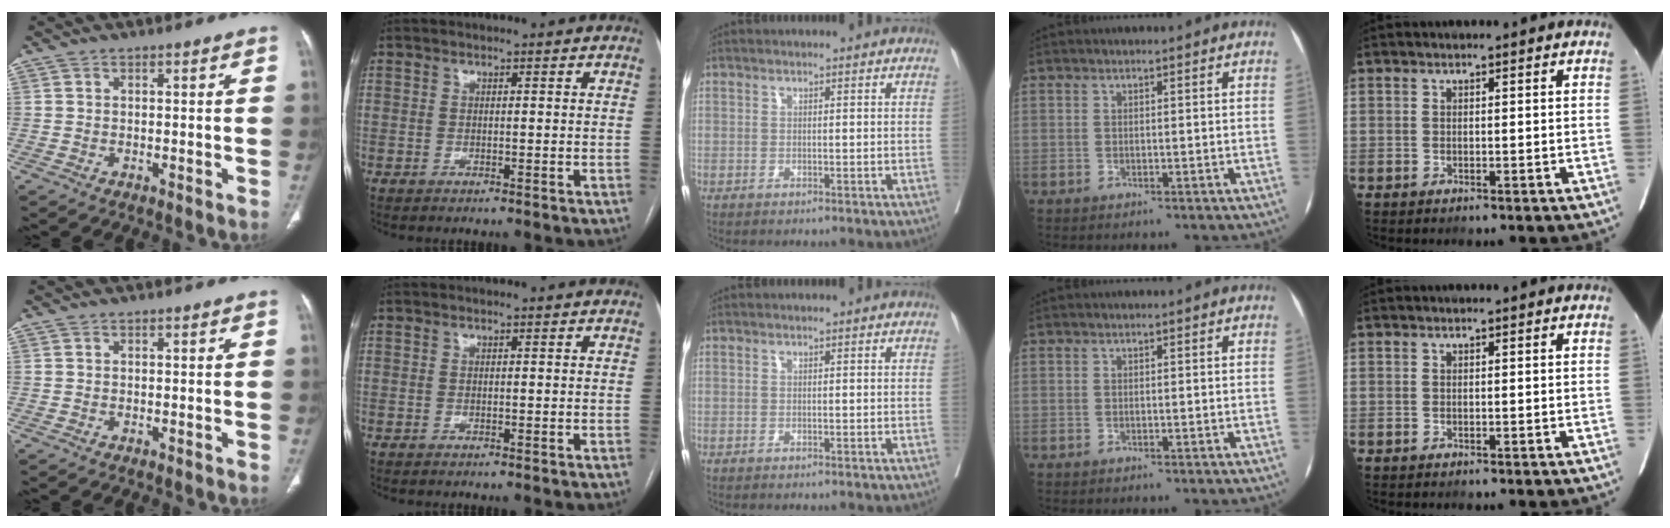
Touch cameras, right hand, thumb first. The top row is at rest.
{}